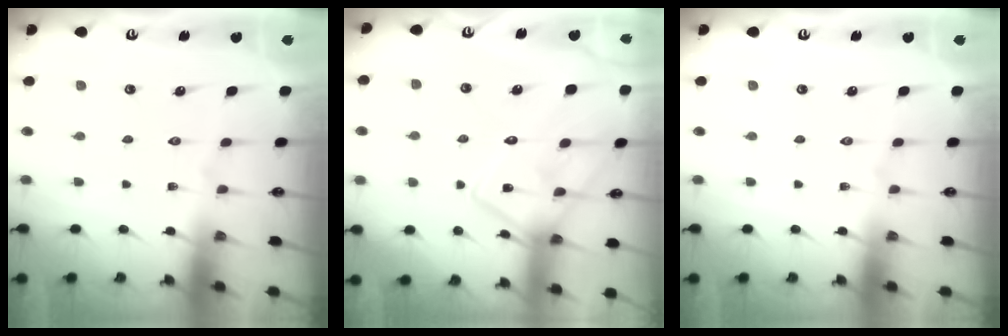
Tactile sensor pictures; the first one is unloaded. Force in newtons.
{"total": 13.5, "press": 13.5, "slide": 0.8}
{"total": 0.0}